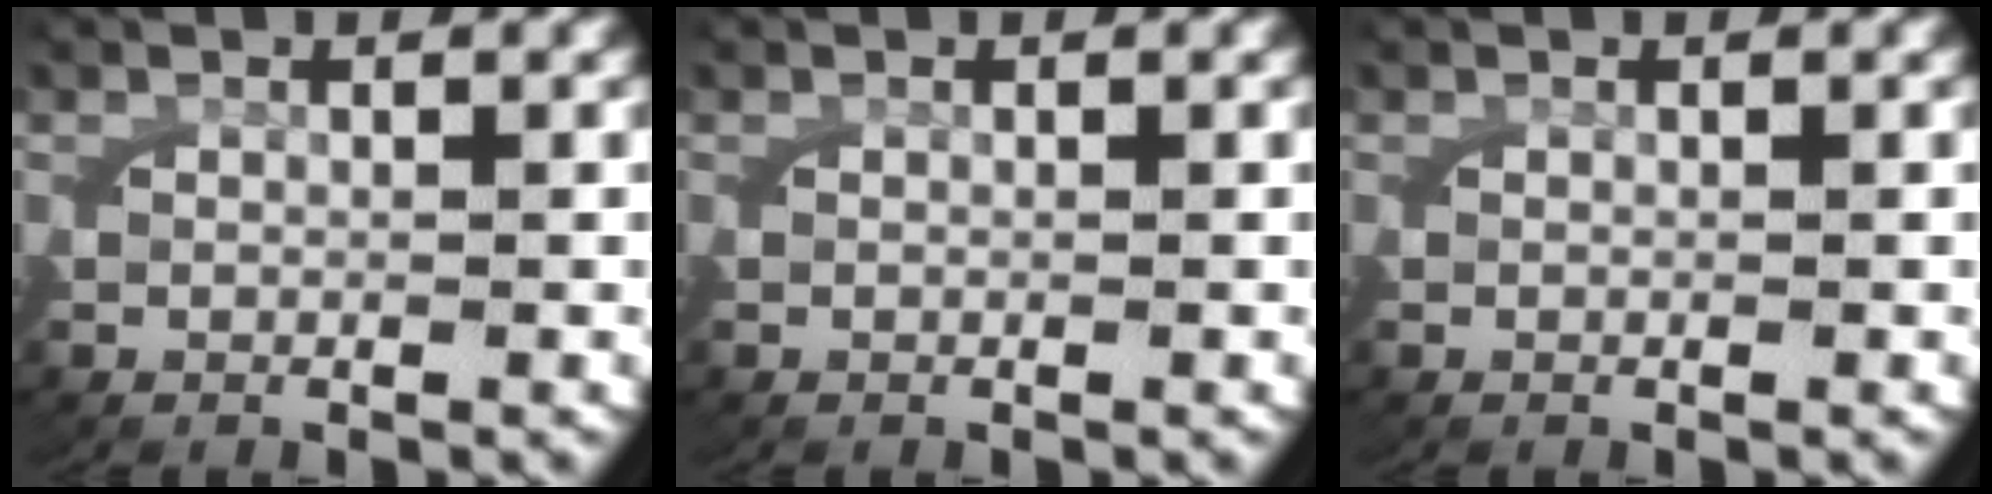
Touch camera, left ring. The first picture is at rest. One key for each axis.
{"total": 0.0}
{"total": 0.0}